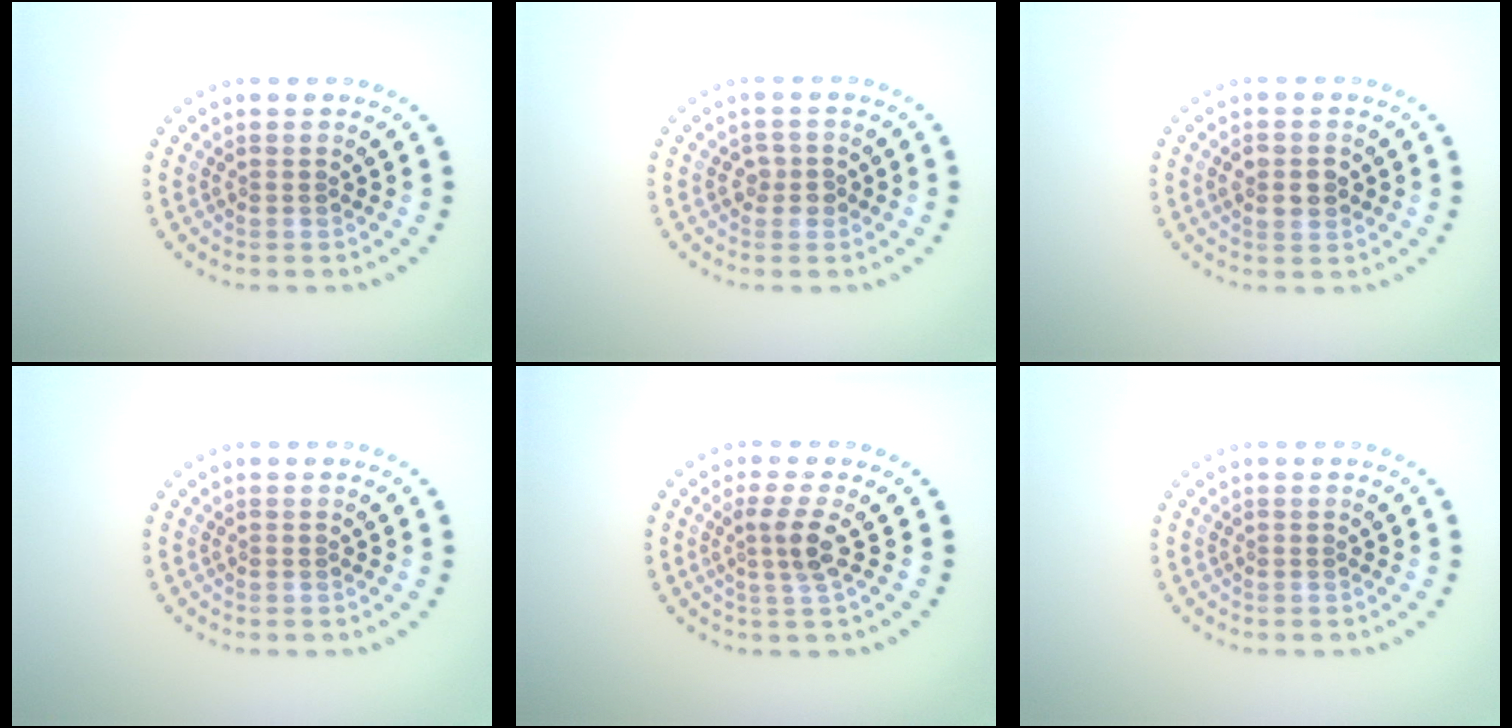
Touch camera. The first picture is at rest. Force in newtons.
{"total": 1.4, "press": 1.3, "slide": 0.6}
{"total": 2.7, "press": 2.7, "slide": 0.1}
{"total": 0.0}
{"total": 2.4, "press": 1.7, "slide": 1.7}
{"total": 0.0}